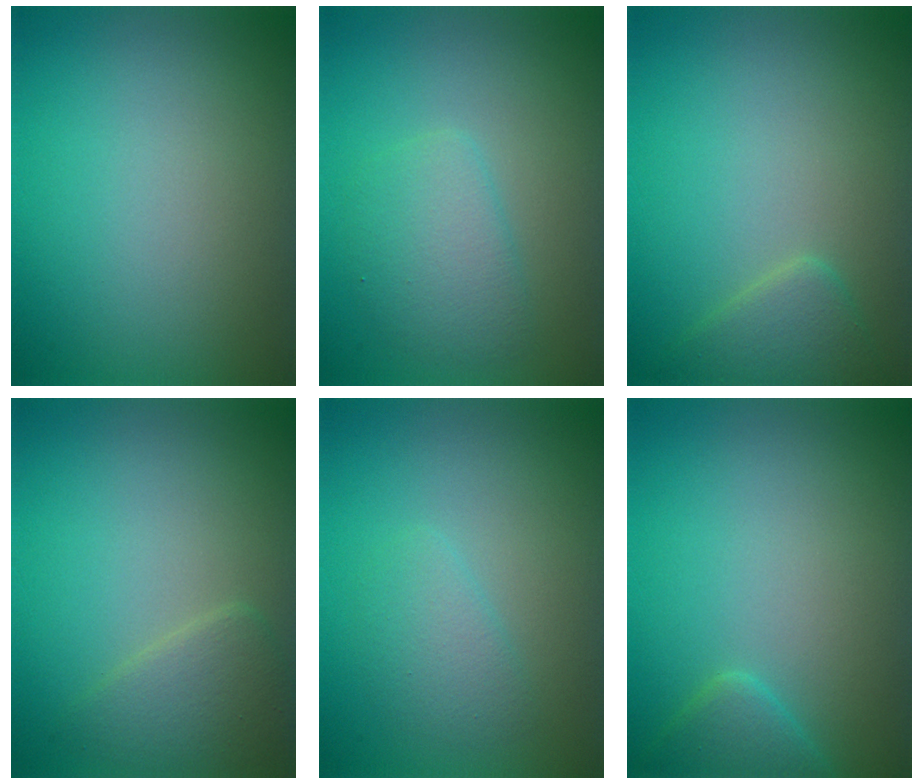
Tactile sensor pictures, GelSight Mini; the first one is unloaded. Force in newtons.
{"total": 2.9, "press": 2.9, "slide": 0.1}
{"total": 2.3, "press": 2.3, "slide": 0.1}
{"total": 2.5, "press": 2.5, "slide": 0.0}
{"total": 1.8, "press": 1.8, "slide": 0.1}
{"total": 2.3, "press": 2.2, "slide": 0.2}